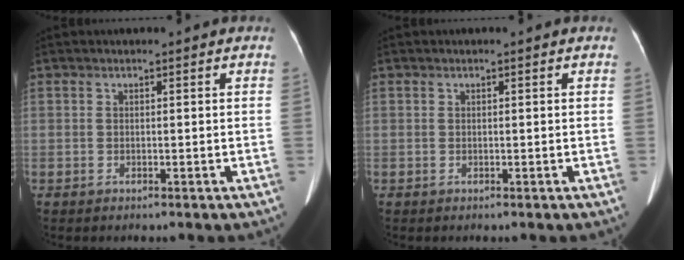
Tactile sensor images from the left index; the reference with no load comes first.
{"total": 0.0}